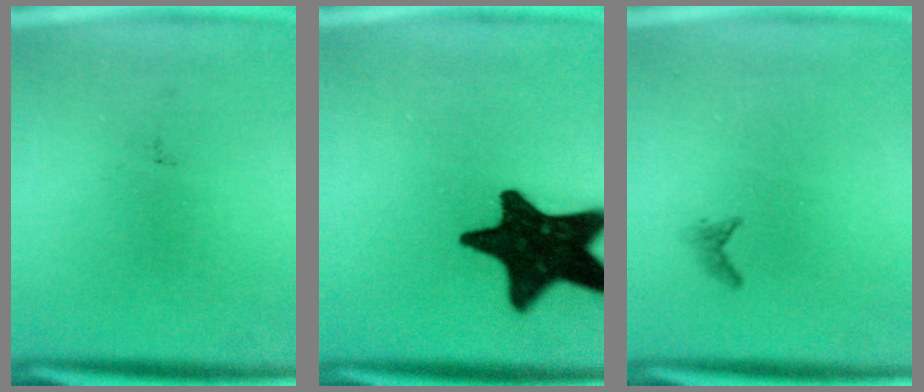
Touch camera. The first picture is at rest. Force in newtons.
{"total": 19.2}
{"total": 0.7}